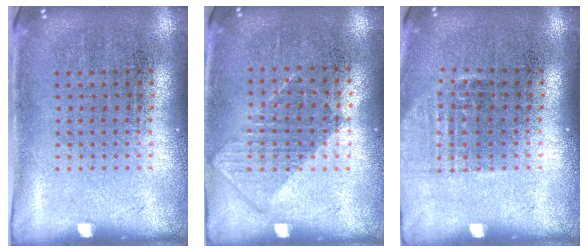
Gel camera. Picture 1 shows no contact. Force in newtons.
{"total": 0.8, "press": 0.7, "slide": 0.4}
{"total": 0.9, "press": 0.8, "slide": 0.4}